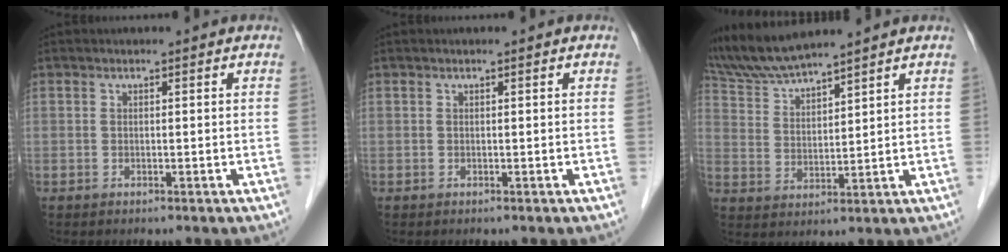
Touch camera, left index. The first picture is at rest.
{"total": 0.0}
{"total": 8.3, "force": [8.0, -0.4, 2.4], "torque": [-0.066, 0.016, 0.167]}